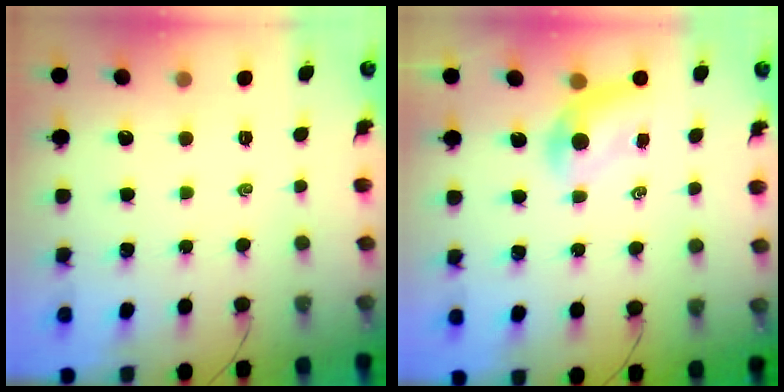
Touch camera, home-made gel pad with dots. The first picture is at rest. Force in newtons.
{"total": 4.9, "press": 4.8, "slide": 0.9}